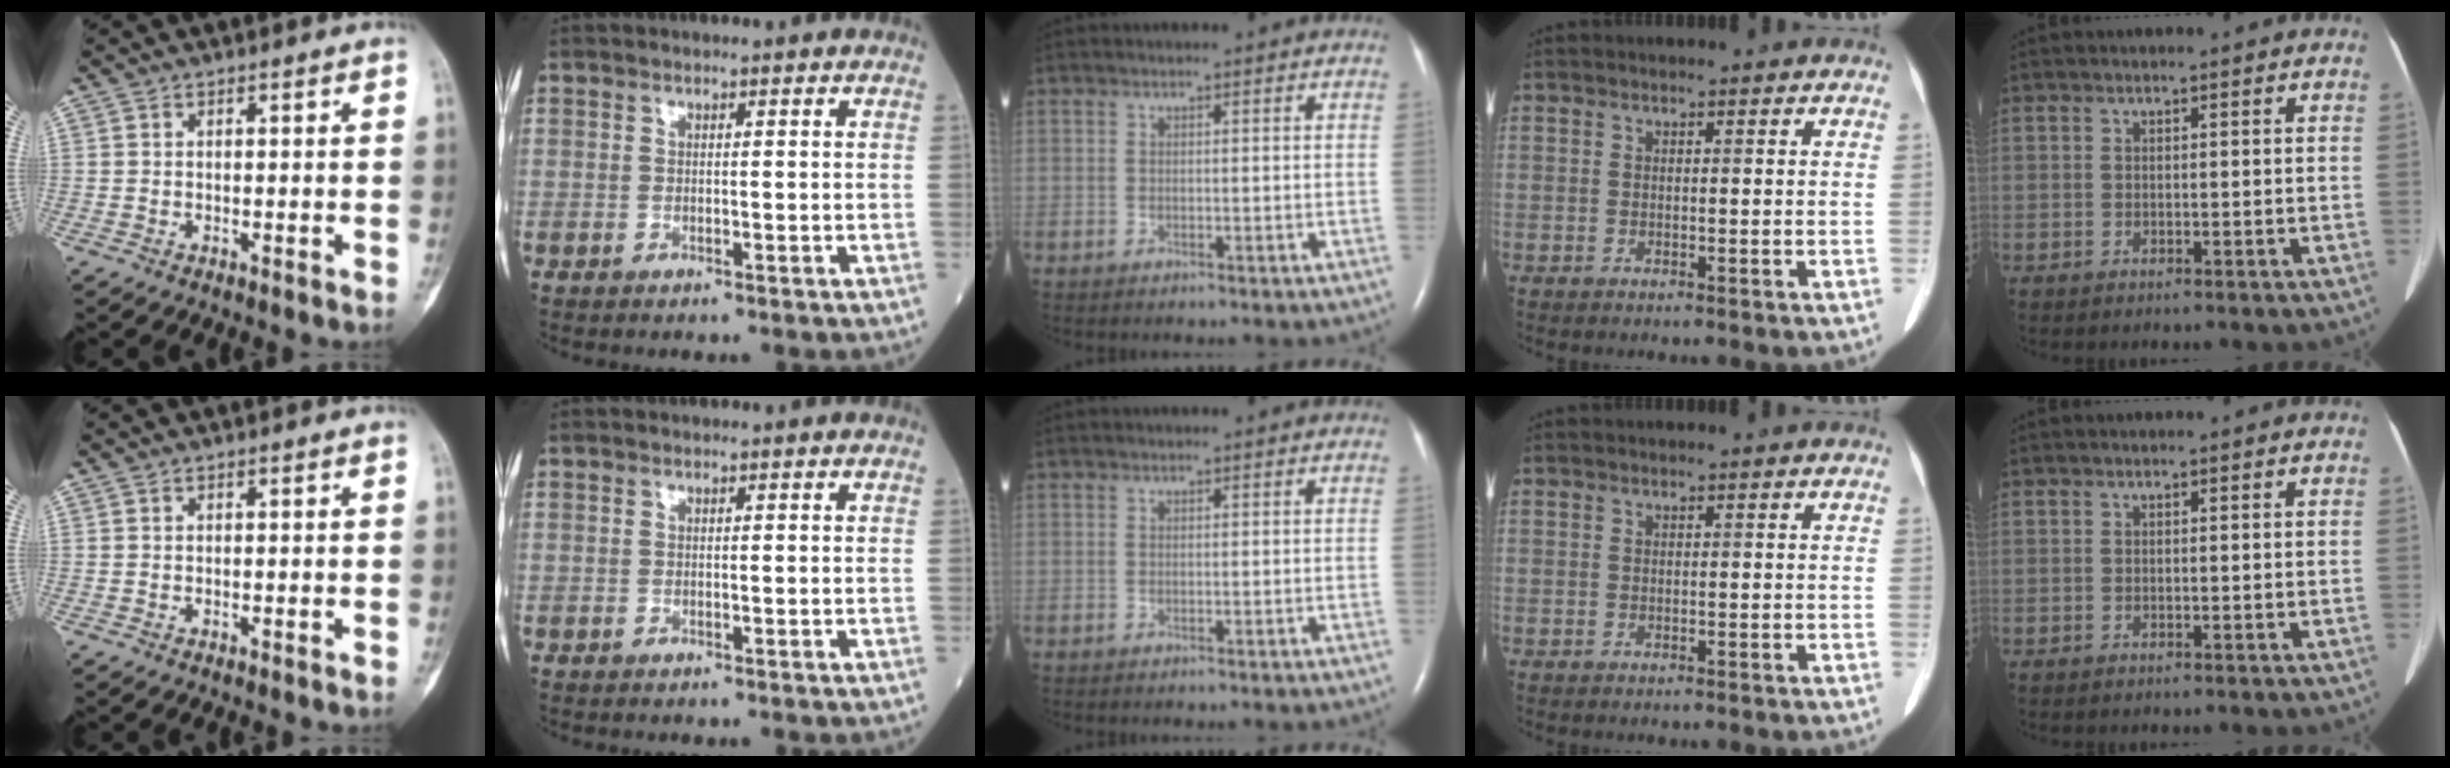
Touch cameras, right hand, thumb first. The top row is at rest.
{}